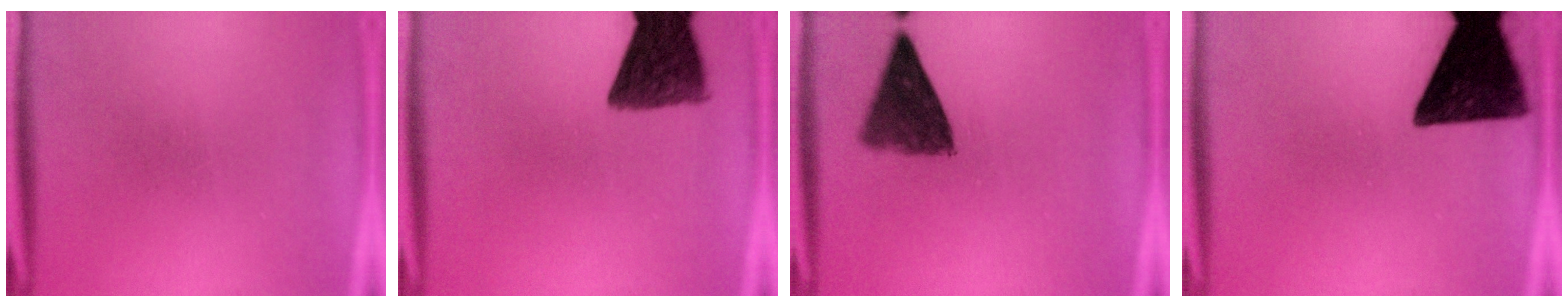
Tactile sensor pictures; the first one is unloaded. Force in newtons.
{"total": 10.8}
{"total": 8.6}
{"total": 16.1}